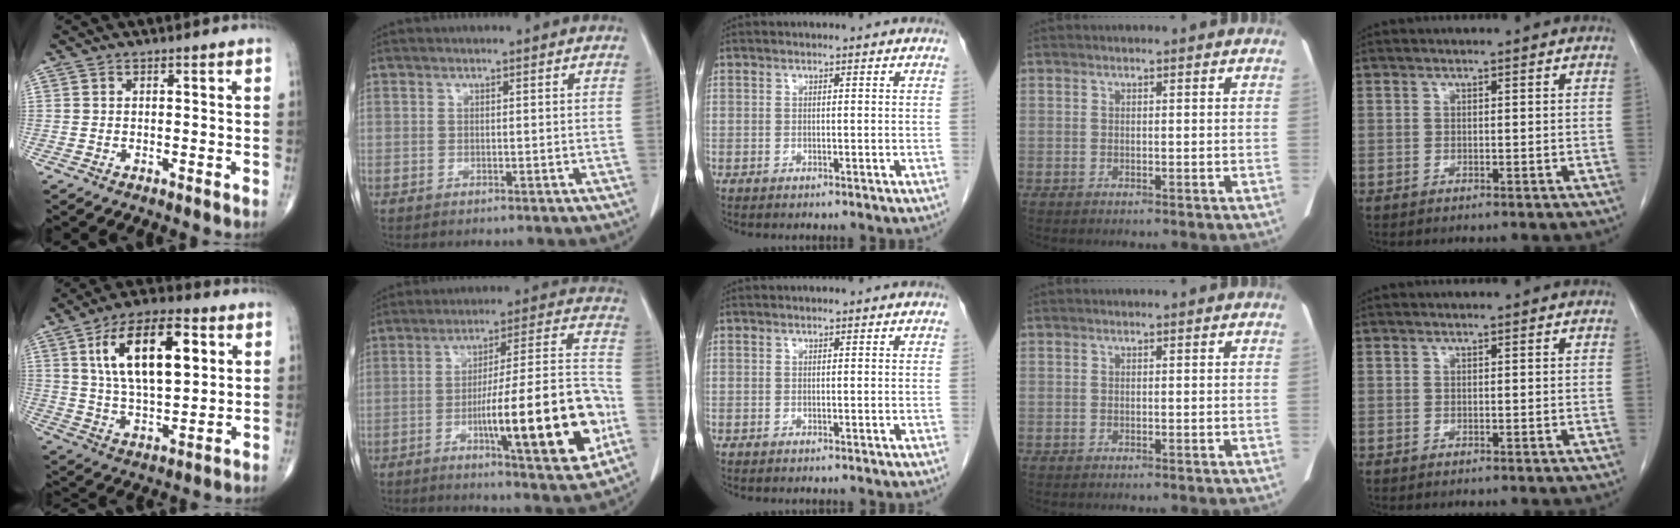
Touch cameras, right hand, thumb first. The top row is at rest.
{"thumb": {"total": 17.9, "force": [5.5, 8.2, 14.9], "torque": [-0.234, -0.008, 0.097]}, "index": {"total": 20.3, "force": [-6.0, 2.2, 19.3], "torque": [-0.262, 0.012, -0.080]}}